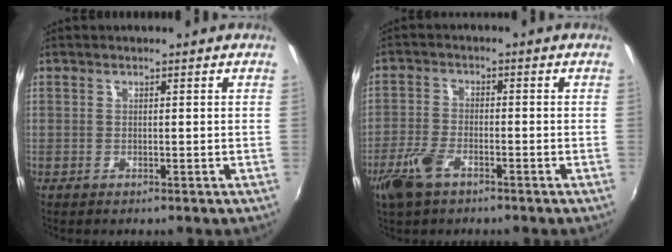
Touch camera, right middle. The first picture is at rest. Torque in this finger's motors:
{"motor_torque": [0.78, -0.73, 0.37, 0.05]}